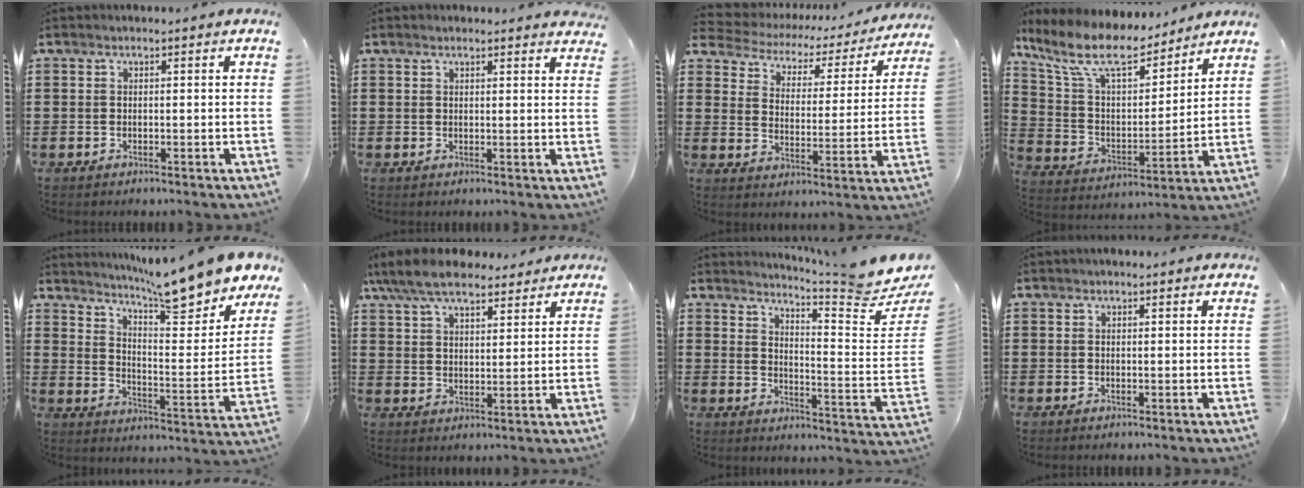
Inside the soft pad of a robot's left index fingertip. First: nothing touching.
{"total": 1.6, "force": [1.5, 0.2, 0.5], "torque": [-0.012, 0.002, 0.029]}
{"total": 2.8, "force": [2.5, 1.2, 0.5], "torque": [-0.032, -0.023, 0.031]}
{"total": 10.6, "force": [8.5, 2.9, 5.6], "torque": [-0.146, -0.043, 0.147]}
{"total": 11.4, "force": [10.4, 0.7, 4.6], "torque": [-0.087, -0.076, 0.177]}
{"total": 8.6, "force": [7.3, 2.7, 3.7], "torque": [-0.097, -0.014, 0.137]}
{"total": 6.8, "force": [6.1, -0.1, 3.0], "torque": [-0.062, -0.059, 0.097]}
{"total": 0.8, "force": [0.6, 0.4, 0.2], "torque": [-0.004, 0.004, 0.012]}